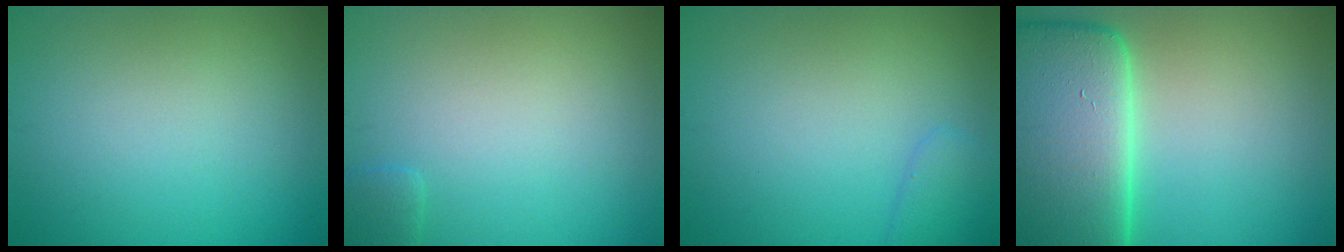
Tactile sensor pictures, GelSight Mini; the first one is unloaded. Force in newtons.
{"total": 1.1, "press": 1.1, "slide": 0.2}
{"total": 1.5, "press": 1.5, "slide": 0.2}
{"total": 16.6, "press": 16.6, "slide": 1.6}